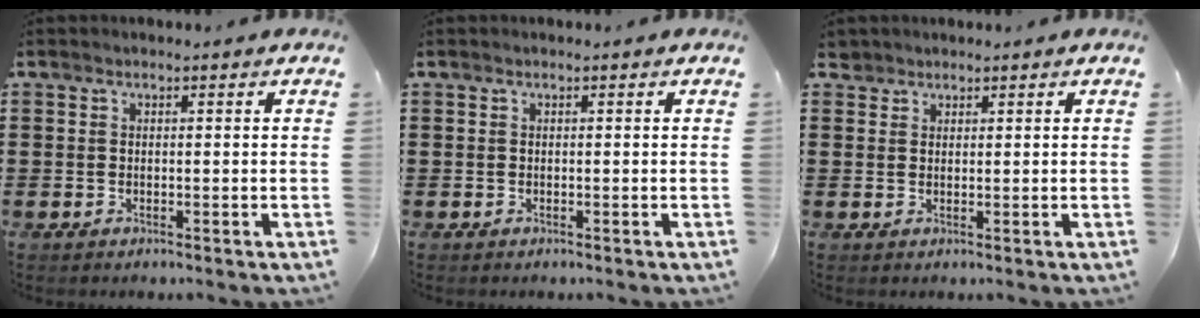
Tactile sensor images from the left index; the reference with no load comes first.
{"total": 0.0}
{"total": 1.6, "force": [1.4, 0.8, 0.2], "torque": [-0.008, 0.004, 0.027]}